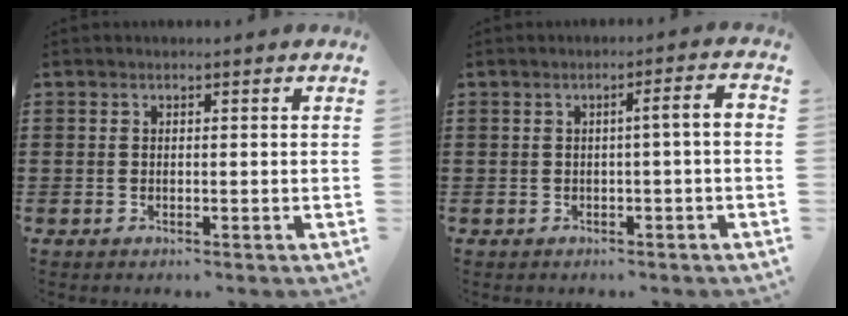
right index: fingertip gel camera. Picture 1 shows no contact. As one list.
[{"total": 2.7, "force": [-0.6, -0.1, 2.6], "torque": [-0.046, -0.004, -0.014]}]